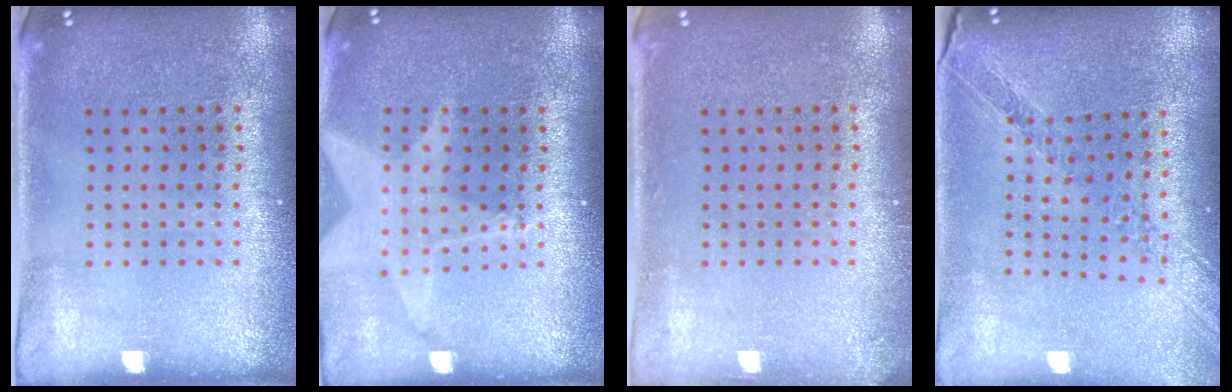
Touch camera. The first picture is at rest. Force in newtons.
{"total": 1.8, "press": 1.5, "slide": 1.0}
{"total": 0.9, "press": 0.9, "slide": 0.2}
{"total": 1.1, "press": 1.1, "slide": 0.2}